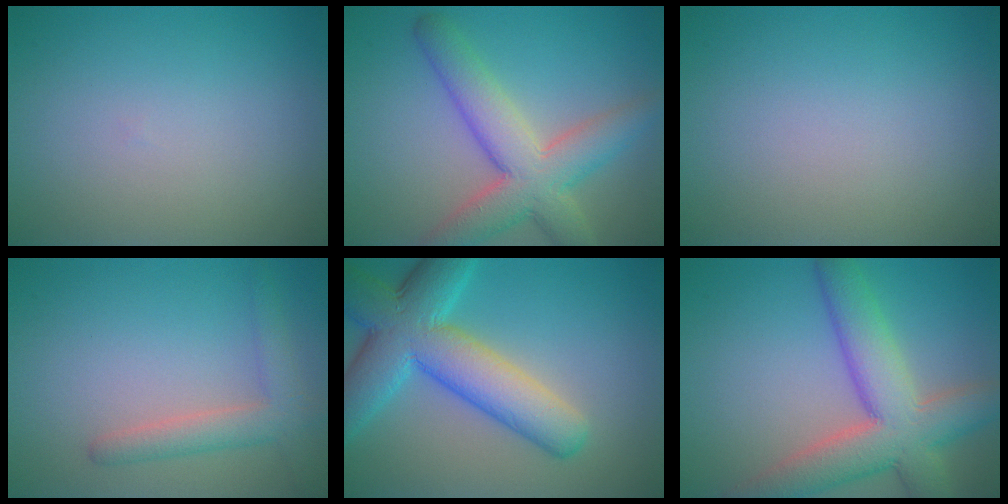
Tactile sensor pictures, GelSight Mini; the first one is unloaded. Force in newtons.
{"total": 7.1, "press": 7.1, "slide": 0.4}
{"total": 0.0}
{"total": 3.0, "press": 3.0, "slide": 0.1}
{"total": 9.4, "press": 9.4, "slide": 0.4}
{"total": 8.4, "press": 8.4, "slide": 0.6}